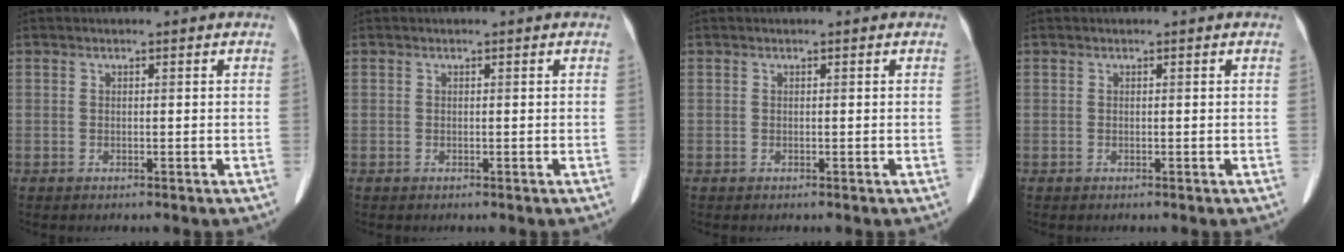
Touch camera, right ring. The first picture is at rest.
{"total": 0.0}
{"total": 0.0}
{"total": 0.0}